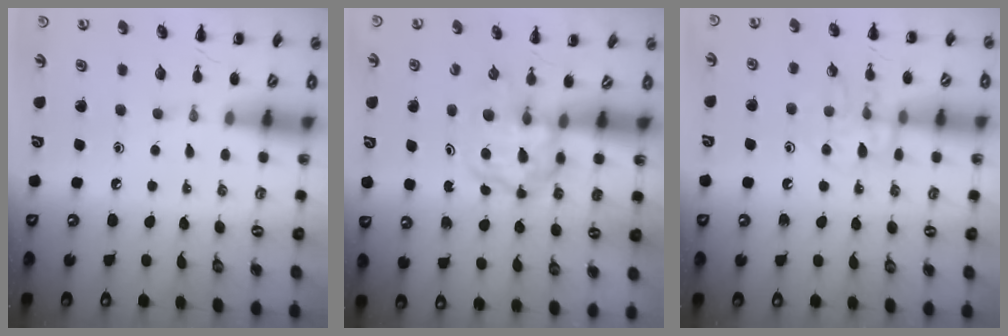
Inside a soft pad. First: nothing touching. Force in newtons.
{"total": 3.9, "press": 3.9, "slide": 0.4}
{"total": 11.7, "press": 11.7, "slide": 0.8}